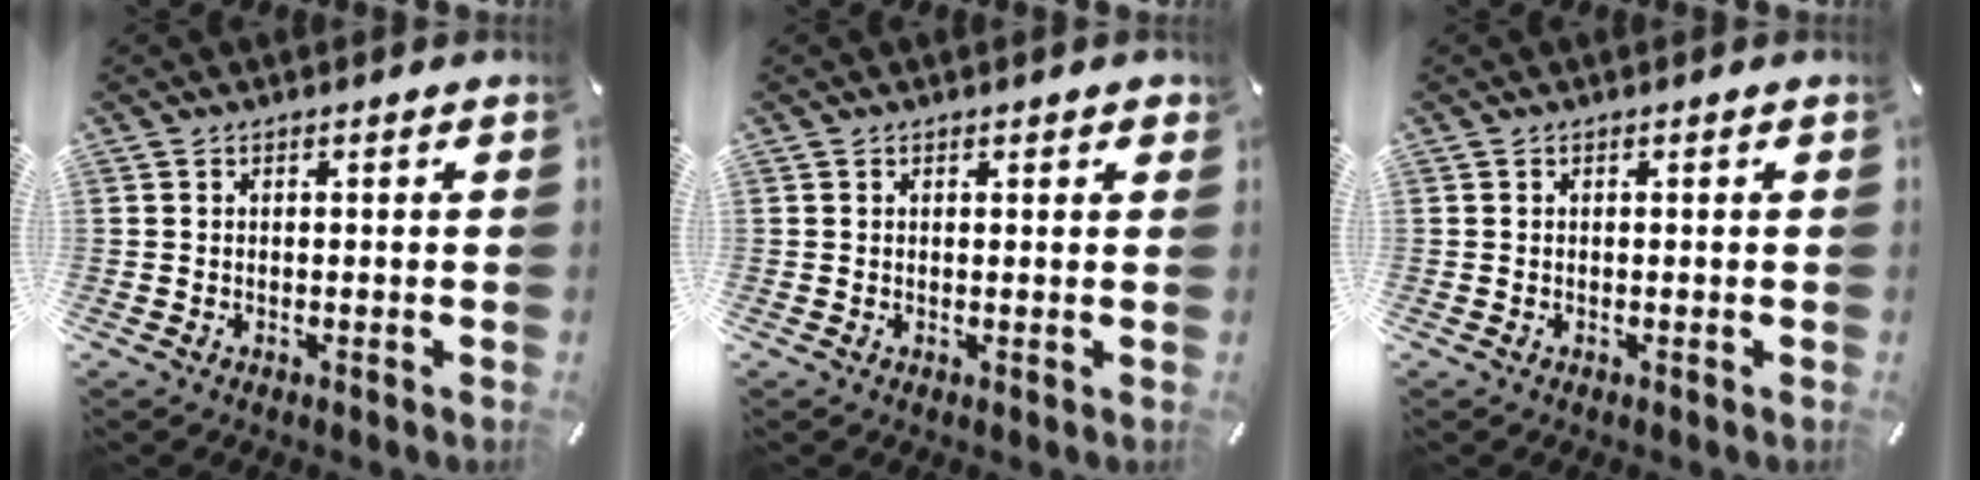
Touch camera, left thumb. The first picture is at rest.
{"total": 0.8, "force": [0.6, 0.5, 0.4], "torque": [0.001, -0.002, 0.009]}
{"total": 0.0}